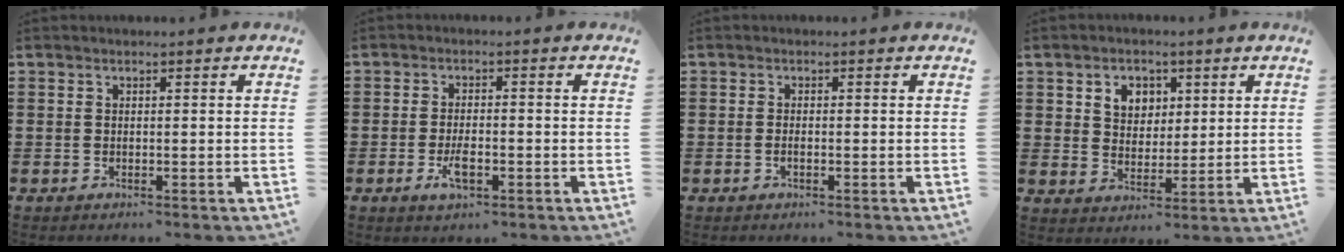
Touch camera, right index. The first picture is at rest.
{"total": 3.5, "force": [-1.4, 1.3, 3.0], "torque": [-0.064, -0.002, -0.027]}
{"total": 0.8, "force": [-0.3, 0.1, 0.7], "torque": [-0.014, -0.006, -0.005]}
{"total": 4.2, "force": [1.8, 3.6, 1.4], "torque": [-0.036, 0.010, 0.030]}